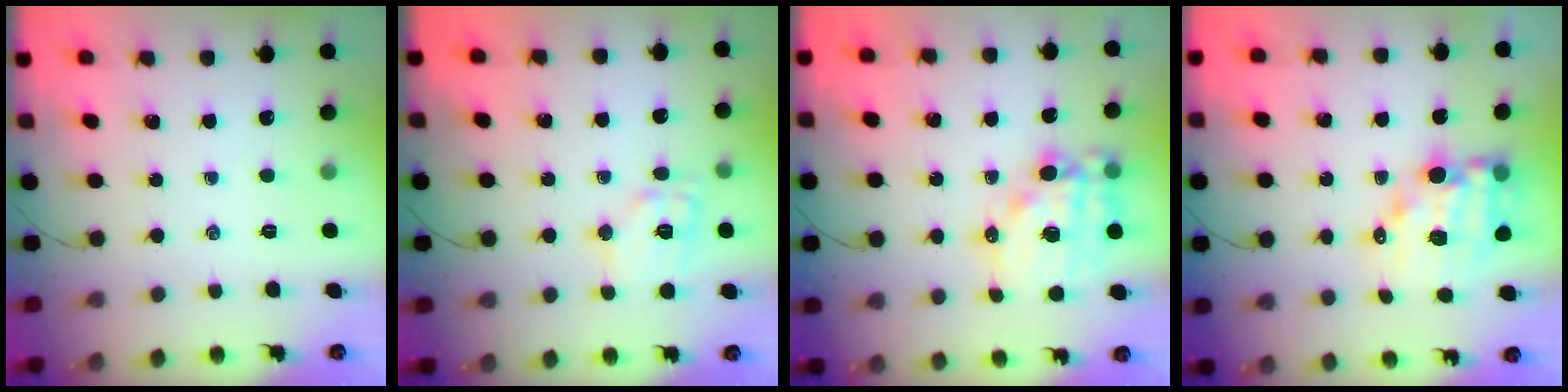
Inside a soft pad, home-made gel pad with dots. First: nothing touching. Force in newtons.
{"total": 11.3, "press": 11.3, "slide": 1.0}
{"total": 16.1, "press": 15.7, "slide": 3.9}
{"total": 12.5, "press": 11.9, "slide": 3.6}